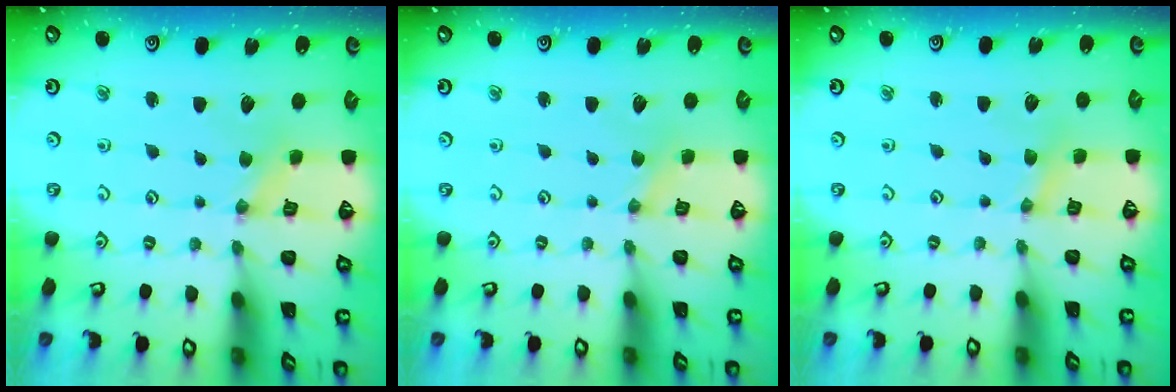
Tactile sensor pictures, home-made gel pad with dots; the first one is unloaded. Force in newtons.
{"total": 0.0}
{"total": 0.6, "press": 0.6, "slide": 0.1}